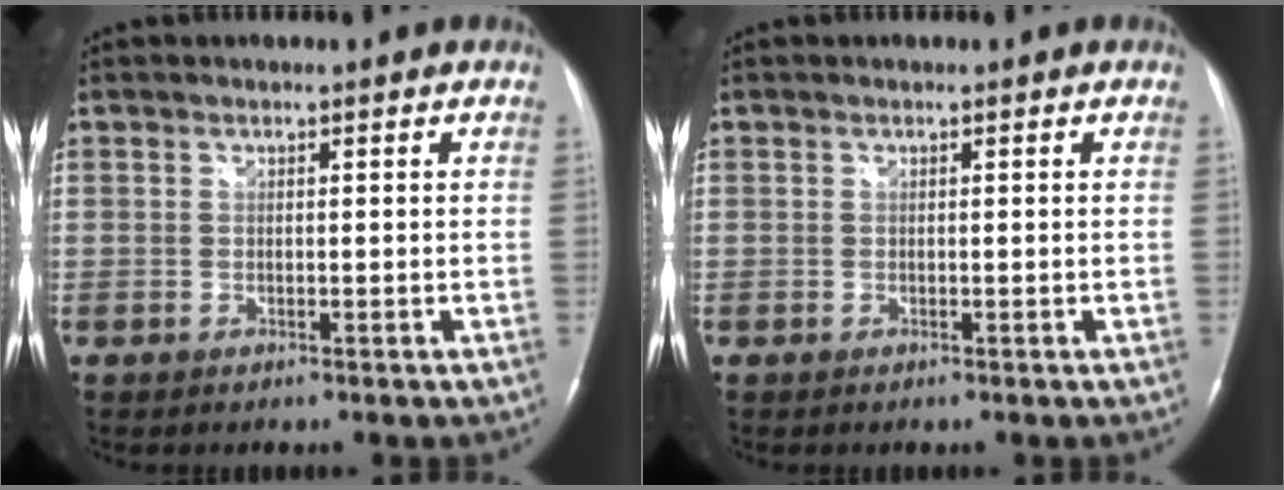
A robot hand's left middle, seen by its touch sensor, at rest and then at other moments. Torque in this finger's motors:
{"motor_torque": [-0.06, -0.06, 0.01, 0.00]}